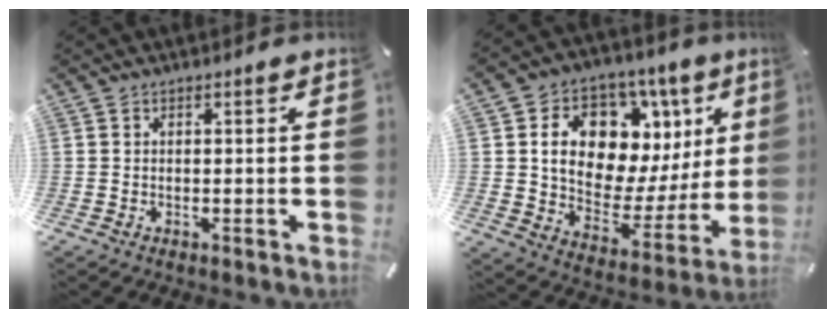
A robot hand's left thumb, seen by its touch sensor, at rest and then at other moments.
{"total": 15.2, "force": [7.1, 10.3, 8.5], "torque": [-0.129, -0.062, 0.127]}